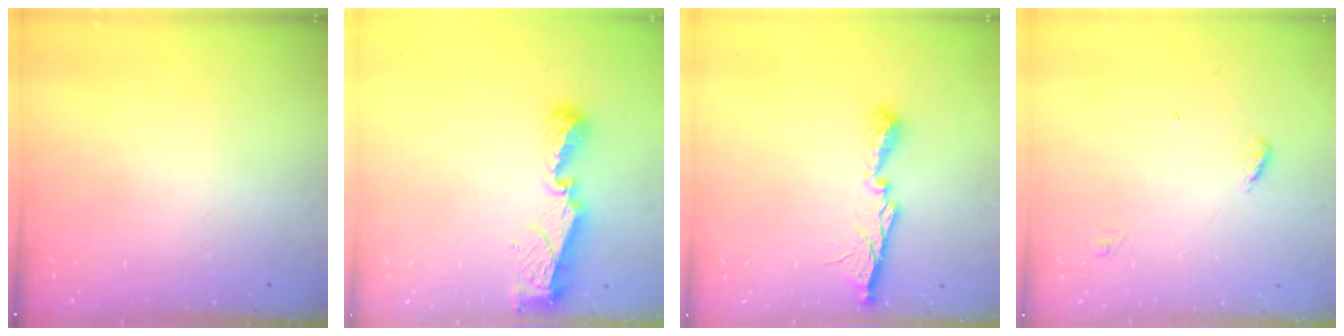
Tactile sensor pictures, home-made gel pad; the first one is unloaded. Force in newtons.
{"total": 8.1, "press": 8.1, "slide": 0.9}
{"total": 9.9, "press": 9.9, "slide": 0.3}
{"total": 3.6, "press": 3.6, "slide": 0.3}